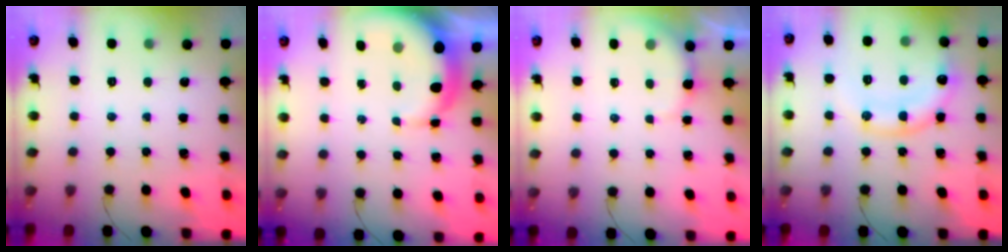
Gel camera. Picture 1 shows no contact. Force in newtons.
{"total": 7.1, "press": 7.0, "slide": 1.2}
{"total": 2.8, "press": 2.7, "slide": 0.7}
{"total": 14.9, "press": 14.8, "slide": 1.9}